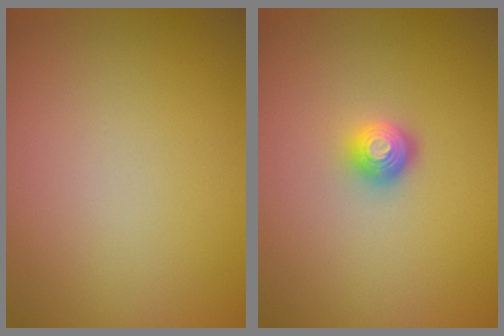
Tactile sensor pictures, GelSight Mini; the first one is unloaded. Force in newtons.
{"total": 2.0, "press": 1.4, "slide": 1.4}